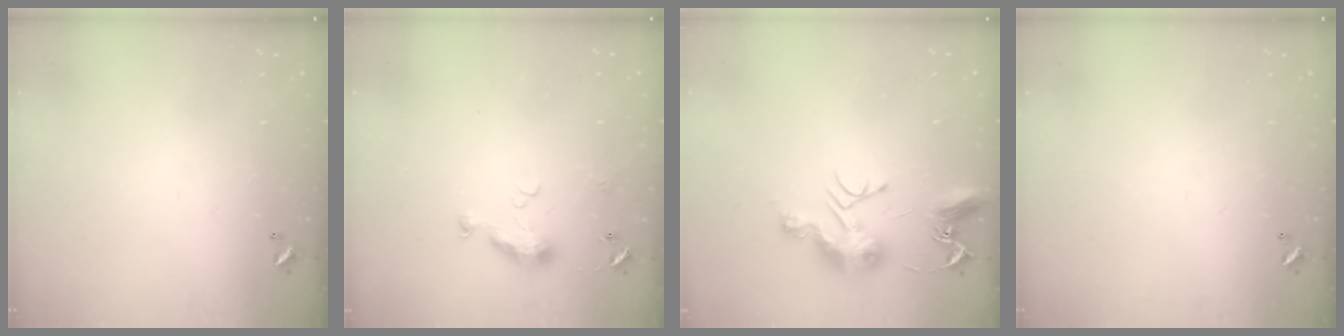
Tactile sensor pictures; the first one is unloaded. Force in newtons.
{"total": 4.9, "press": 4.9, "slide": 0.7}
{"total": 10.2, "press": 10.2, "slide": 0.5}
{"total": 0.0}